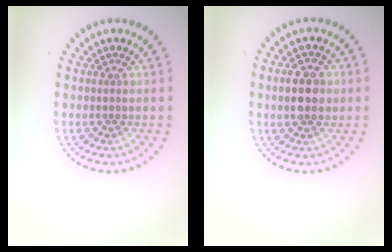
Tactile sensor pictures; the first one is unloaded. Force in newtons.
{"total": 3.4, "press": 3.4, "slide": 0.1}